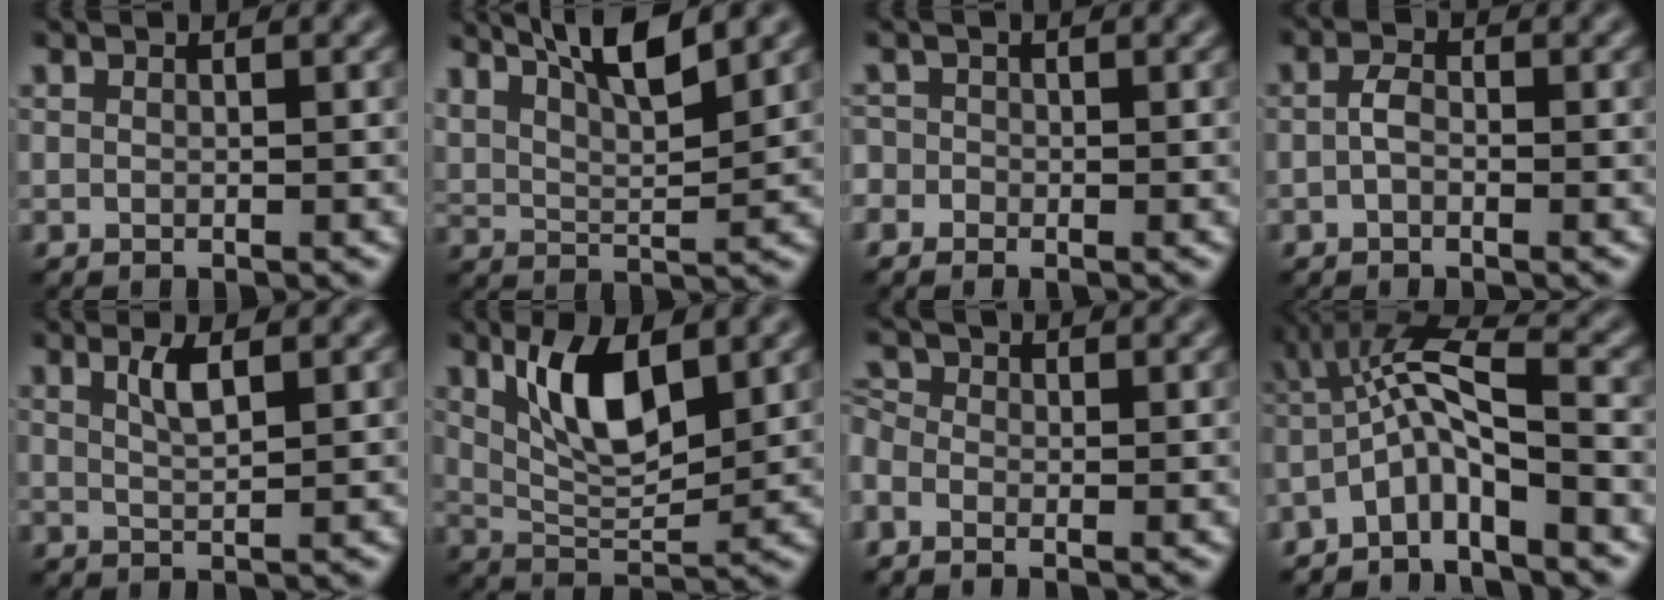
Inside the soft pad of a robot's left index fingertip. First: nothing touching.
{"total": 6.6, "force": [4.3, 1.7, 4.6], "torque": [-0.081, 0.012, 0.074]}
{"total": 1.3, "force": [-0.8, 1.0, -0.1], "torque": [0.007, 0.001, -0.015]}
{"total": 1.6, "force": [-0.8, 0.9, 1.1], "torque": [-0.025, 0.005, -0.016]}
{"total": 1.9, "force": [0.7, 0.5, 1.7], "torque": [-0.031, 0.000, 0.015]}
{"total": 6.3, "force": [2.2, 2.6, 5.3], "torque": [-0.104, -0.004, 0.043]}
{"total": 1.7, "force": [-0.6, 1.4, 0.8], "torque": [-0.024, 0.007, -0.014]}
{"total": 5.4, "force": [-3.0, 1.1, 4.4], "torque": [-0.083, 0.014, -0.068]}